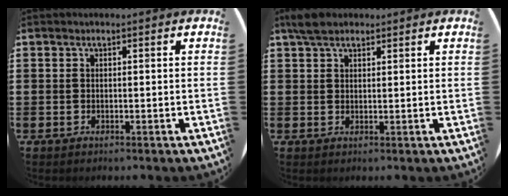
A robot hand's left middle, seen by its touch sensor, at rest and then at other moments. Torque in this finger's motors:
{"motor_torque": [0.71, -0.70, 0.05, 0.07]}